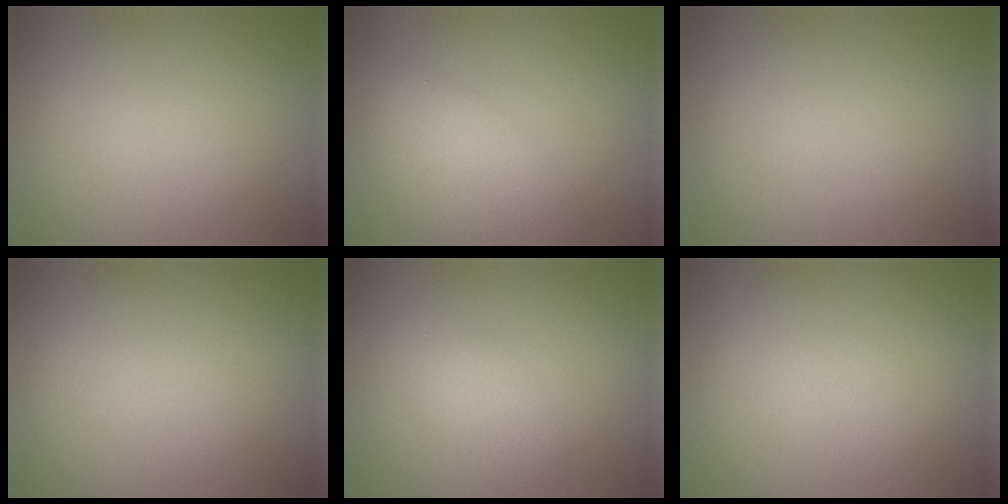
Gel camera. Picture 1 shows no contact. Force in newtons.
{"total": 5.7, "press": 5.7, "slide": 0.3}
{"total": 0.0}
{"total": 0.0}
{"total": 2.1, "press": 2.1, "slide": 0.0}
{"total": 0.0}